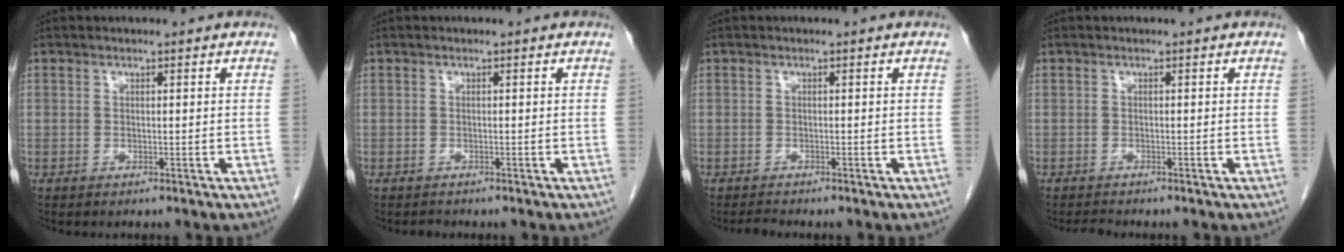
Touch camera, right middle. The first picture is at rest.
{"total": 0.6, "force": [-0.5, 0.2, 0.0], "torque": [-0.004, -0.001, -0.010]}
{"total": 0.8, "force": [-0.8, -0.1, 0.0], "torque": [-0.005, -0.006, -0.012]}
{"total": 1.0, "force": [-1.0, 0.0, 0.1], "torque": [-0.006, -0.006, -0.014]}